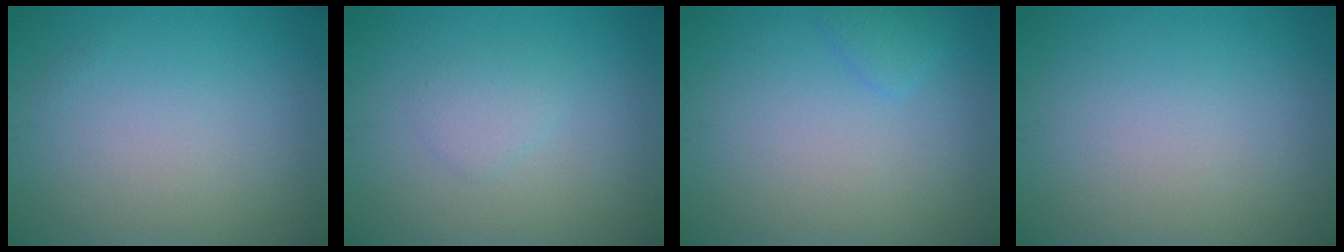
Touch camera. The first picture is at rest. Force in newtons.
{"total": 1.4, "press": 1.4, "slide": 0.1}
{"total": 1.1, "press": 1.1, "slide": 0.0}
{"total": 0.0}